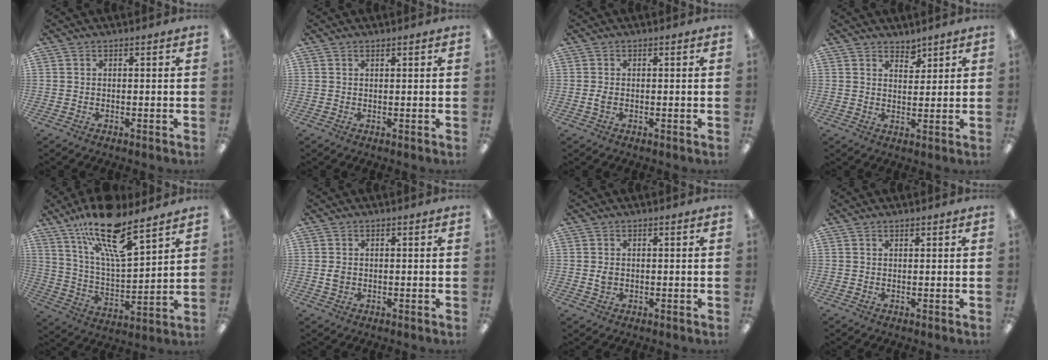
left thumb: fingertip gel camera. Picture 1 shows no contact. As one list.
[{"total": 0.6, "force": [0.5, 0.1, 0.1], "torque": [-0.001, 0.000, 0.010]}, {"total": 1.4, "force": [-0.2, 0.8, 1.1], "torque": [-0.021, 0.003, -0.005]}, {"total": 3.6, "force": [3.2, 1.6, 0.4], "torque": [0.009, -0.025, 0.056]}, {"total": 19.5, "force": [13.7, 6.1, 12.4], "torque": [-0.211, -0.084, 0.230]}, {"total": 1.8, "force": [0.0, 1.5, 1.1], "torque": [-0.022, 0.004, 0.000]}, {"total": 1.9, "force": [0.1, 1.5, 1.1], "torque": [-0.015, 0.001, 0.000]}, {"total": 0.7, "force": [0.6, 0.2, 0.1], "torque": [-0.002, 0.000, 0.012]}]